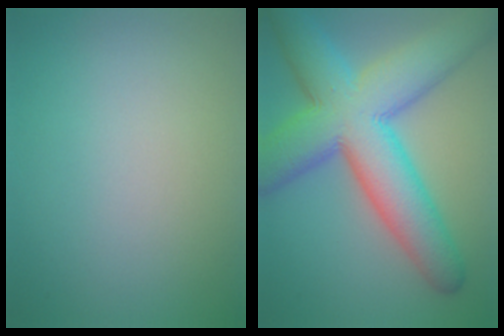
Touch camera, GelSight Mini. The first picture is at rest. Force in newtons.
{"total": 12.6, "press": 12.6, "slide": 0.2}